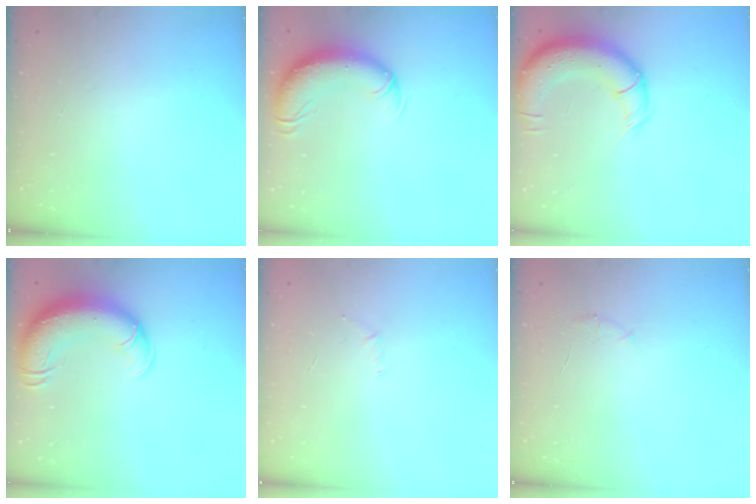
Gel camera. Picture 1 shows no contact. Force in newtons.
{"total": 10.6, "press": 10.3, "slide": 2.5}
{"total": 13.7, "press": 13.3, "slide": 3.4}
{"total": 15.1, "press": 14.7, "slide": 3.6}
{"total": 2.9, "press": 2.8, "slide": 0.8}
{"total": 4.0, "press": 3.8, "slide": 1.2}